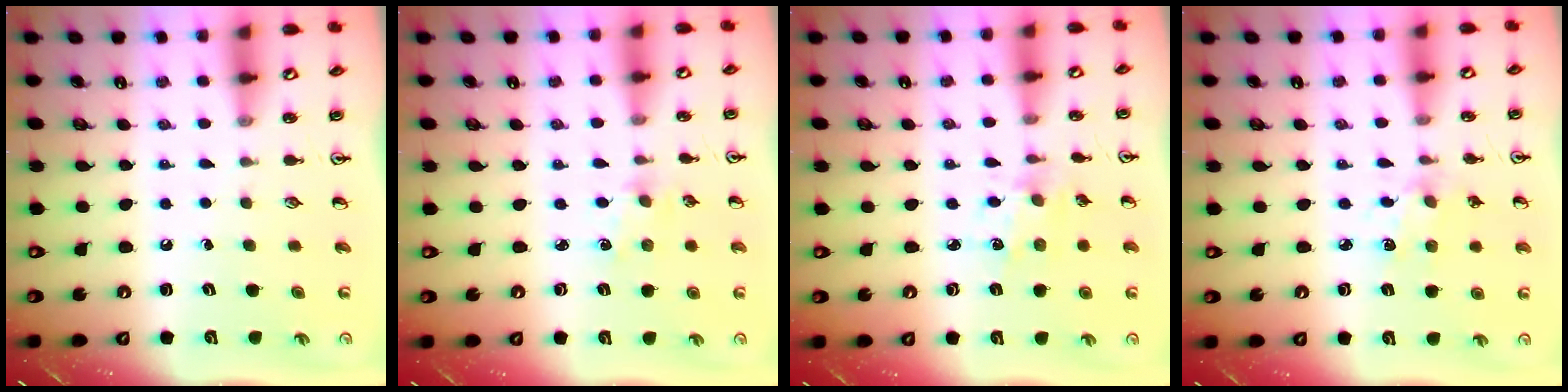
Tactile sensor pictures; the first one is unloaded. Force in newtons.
{"total": 2.2, "press": 2.1, "slide": 0.3}
{"total": 2.9, "press": 2.8, "slide": 0.8}
{"total": 3.0, "press": 3.0, "slide": 0.2}